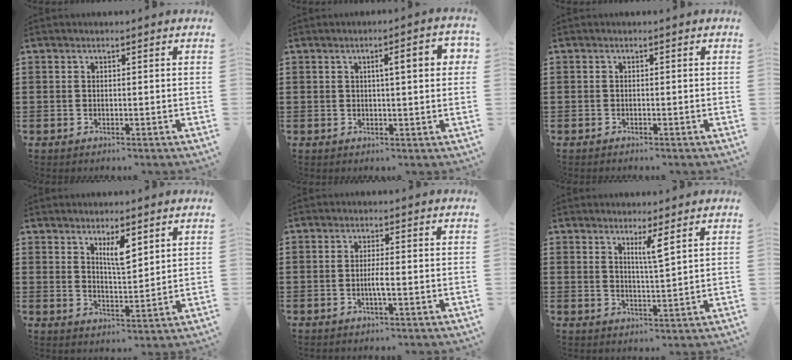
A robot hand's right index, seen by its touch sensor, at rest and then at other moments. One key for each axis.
{"total": 4.7, "fx": 0.9, "fy": 0.8, "fz": 4.6, "tx": -0.070, "ty": 0.001, "tz": 0.008}
{"total": 0.5, "fx": -0.5, "fy": -0.2, "fz": 0.2, "tx": -0.005, "ty": -0.004, "tz": -0.009}
{"total": 4.7, "fx": 2.7, "fy": 1.4, "fz": 3.6, "tx": -0.061, "ty": 0.000, "tz": 0.043}
{"total": 2.4, "fx": -0.7, "fy": 0.0, "fz": 2.3, "tx": -0.048, "ty": -0.004, "tz": -0.016}
{"total": 3.2, "fx": 2.0, "fy": -0.1, "fz": 2.6, "tx": -0.047, "ty": -0.006, "tz": 0.031}